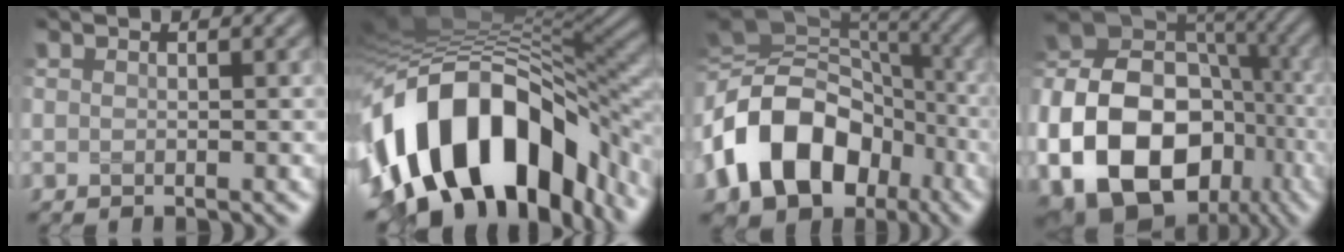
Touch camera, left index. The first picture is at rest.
{"total": 16.3, "force": [-6.2, 9.0, 12.0], "torque": [-0.218, 0.011, -0.098]}
{"total": 15.3, "force": [-4.9, 11.1, 9.3], "torque": [-0.192, -0.006, -0.093]}
{"total": 20.1, "force": [-6.0, 15.4, 11.5], "torque": [-0.226, -0.020, -0.109]}